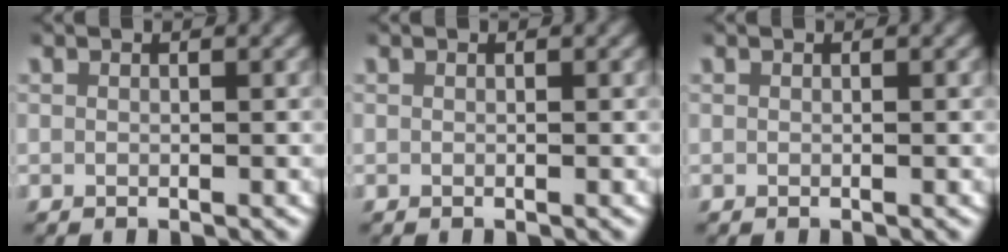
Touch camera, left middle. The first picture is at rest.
{"total": 0.0}
{"total": 0.0}